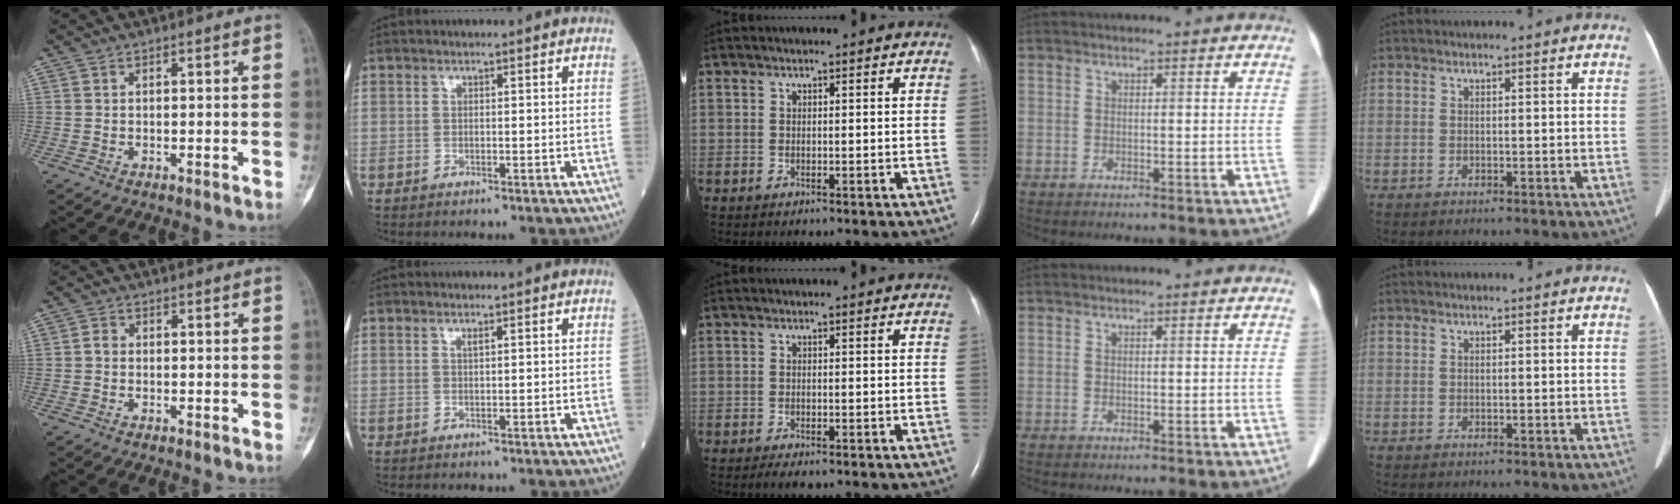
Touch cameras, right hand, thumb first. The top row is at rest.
{"thumb": {"total": 1.4, "force": [-0.2, 1.2, 0.8], "torque": [-0.009, 0.004, -0.007]}, "index": {"total": 0.6, "force": [0.4, 0.0, 0.5], "torque": [-0.011, -0.002, 0.007]}, "middle": {"total": 1.8, "force": [-1.2, 0.4, 1.2], "torque": [-0.025, -0.006, -0.019]}}